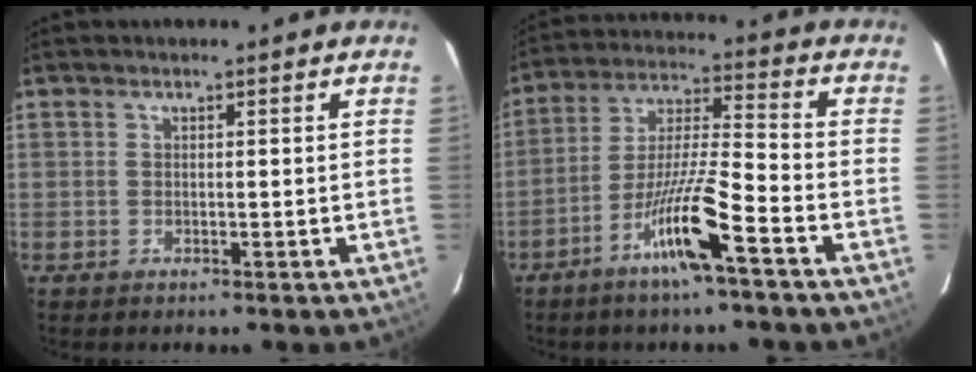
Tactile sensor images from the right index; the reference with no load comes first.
{"total": 11.7, "force": [-6.4, -0.1, 9.8], "torque": [-0.187, -0.008, -0.123]}